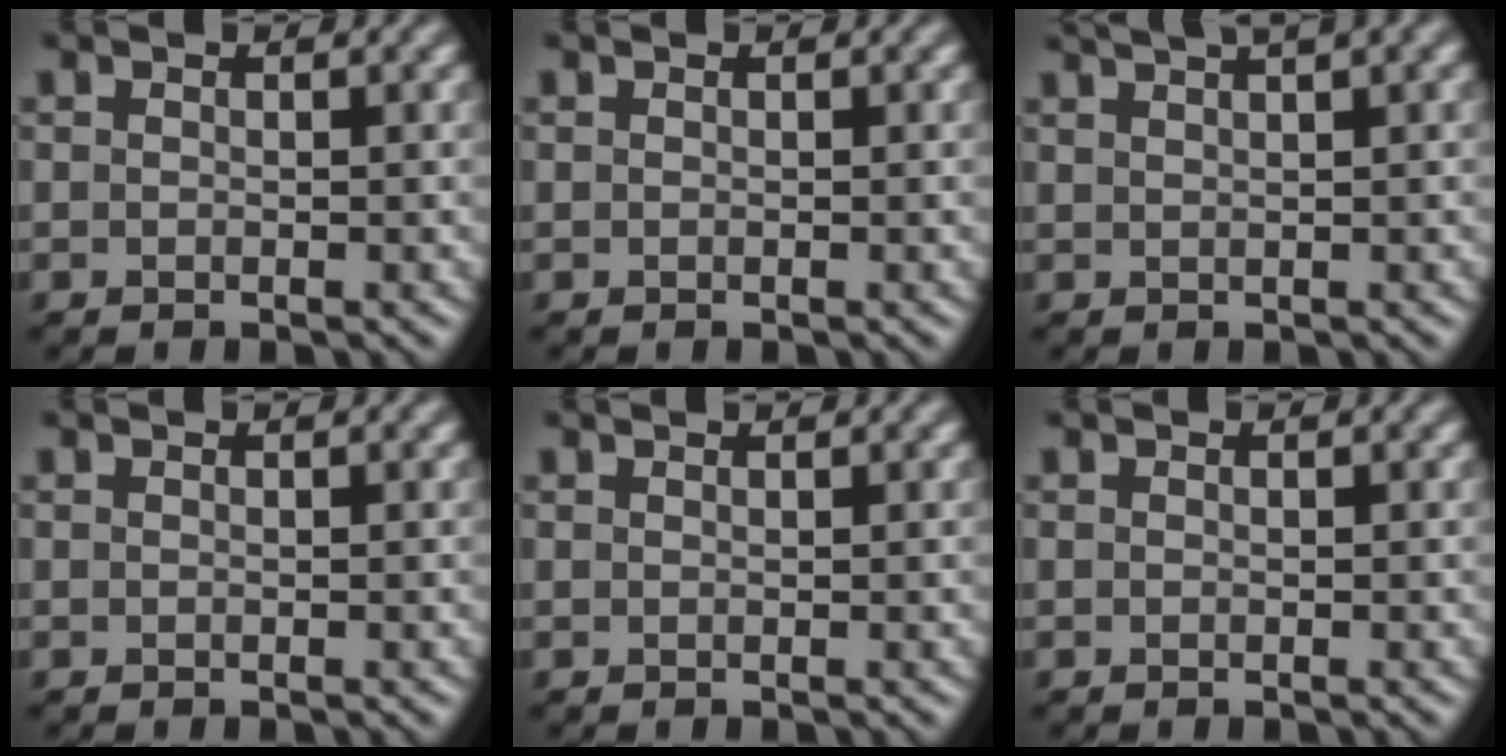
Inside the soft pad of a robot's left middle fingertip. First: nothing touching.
{"total": 0.0}
{"total": 4.0, "force": [3.0, 0.8, 2.5], "torque": [-0.043, 0.023, 0.037]}
{"total": 0.0}
{"total": 0.7, "force": [0.7, -0.1, 0.0], "torque": [0.000, -0.006, 0.009]}
{"total": 0.0}